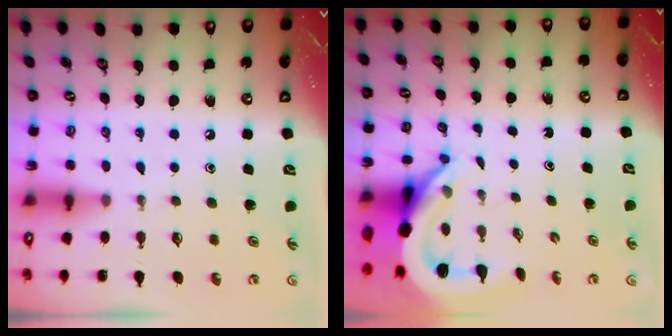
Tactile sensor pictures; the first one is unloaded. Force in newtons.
{"total": 7.1, "press": 7.0, "slide": 1.1}